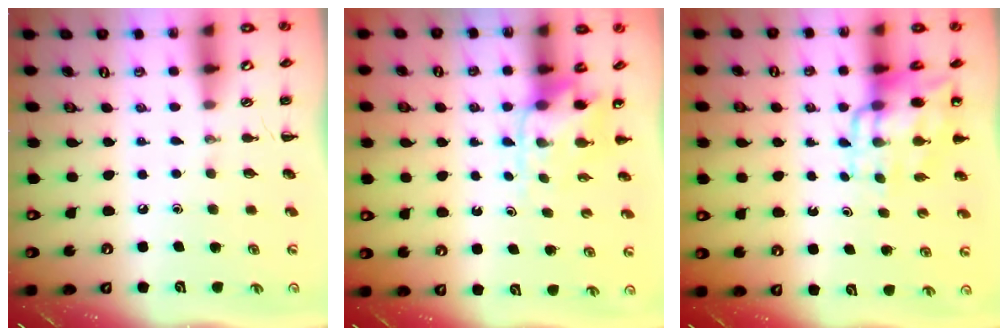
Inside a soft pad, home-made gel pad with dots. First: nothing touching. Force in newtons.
{"total": 4.8, "press": 4.8, "slide": 0.3}
{"total": 10.8, "press": 10.5, "slide": 2.9}